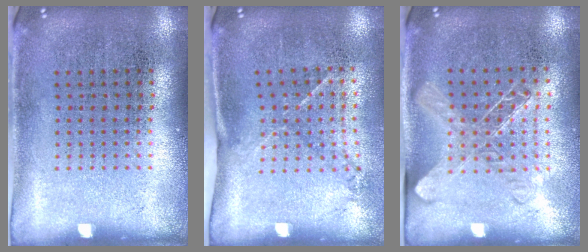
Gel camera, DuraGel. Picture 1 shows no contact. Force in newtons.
{"total": 1.6, "press": 1.0, "slide": 1.3}
{"total": 1.4, "press": 1.2, "slide": 0.6}